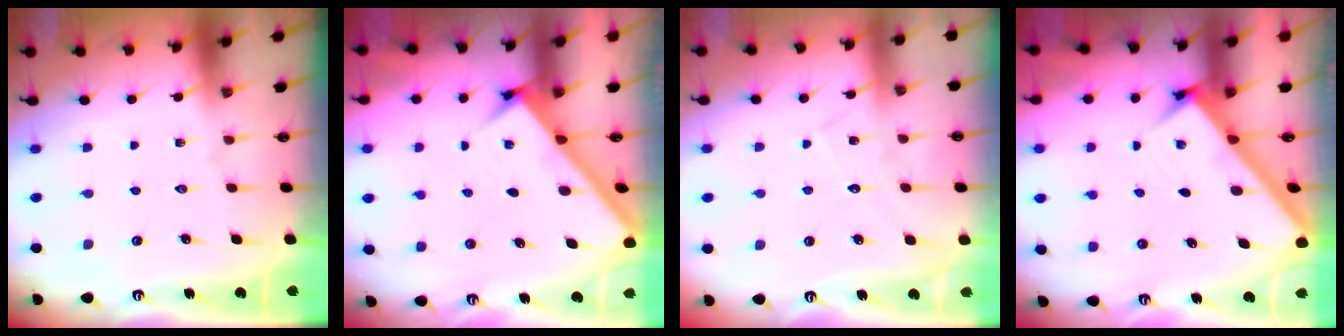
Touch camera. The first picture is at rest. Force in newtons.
{"total": 2.9, "press": 2.9, "slide": 0.3}
{"total": 6.2, "press": 6.2, "slide": 0.5}
{"total": 3.0, "press": 2.9, "slide": 0.4}